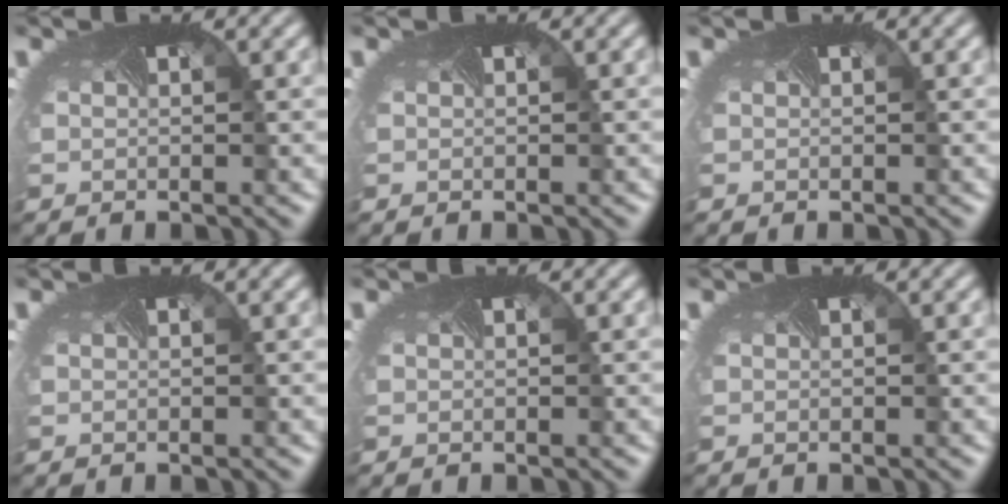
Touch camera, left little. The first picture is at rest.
{"total": 0.0}
{"total": 0.0}
{"total": 0.0}
{"total": 0.0}
{"total": 0.0}